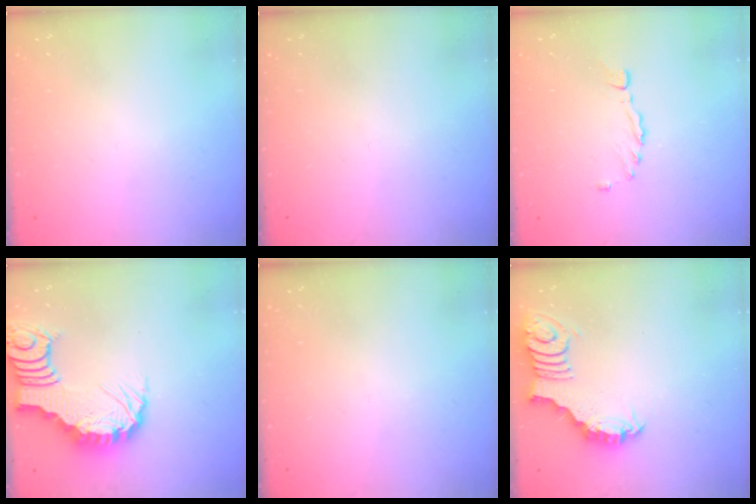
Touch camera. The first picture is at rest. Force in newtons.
{"total": 0.0}
{"total": 1.3, "press": 1.3, "slide": 0.3}
{"total": 5.6, "press": 5.6, "slide": 0.8}
{"total": 0.0}
{"total": 2.9, "press": 2.9, "slide": 0.4}